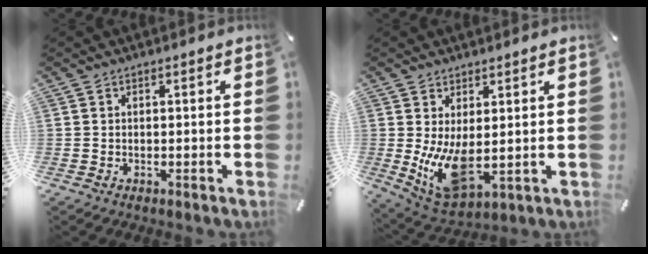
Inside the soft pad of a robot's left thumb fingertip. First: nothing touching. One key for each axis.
{"total": 10.3, "fx": 0.7, "fy": 5.2, "fz": 8.9, "tx": -0.181, "ty": -0.029, "tz": 0.021}